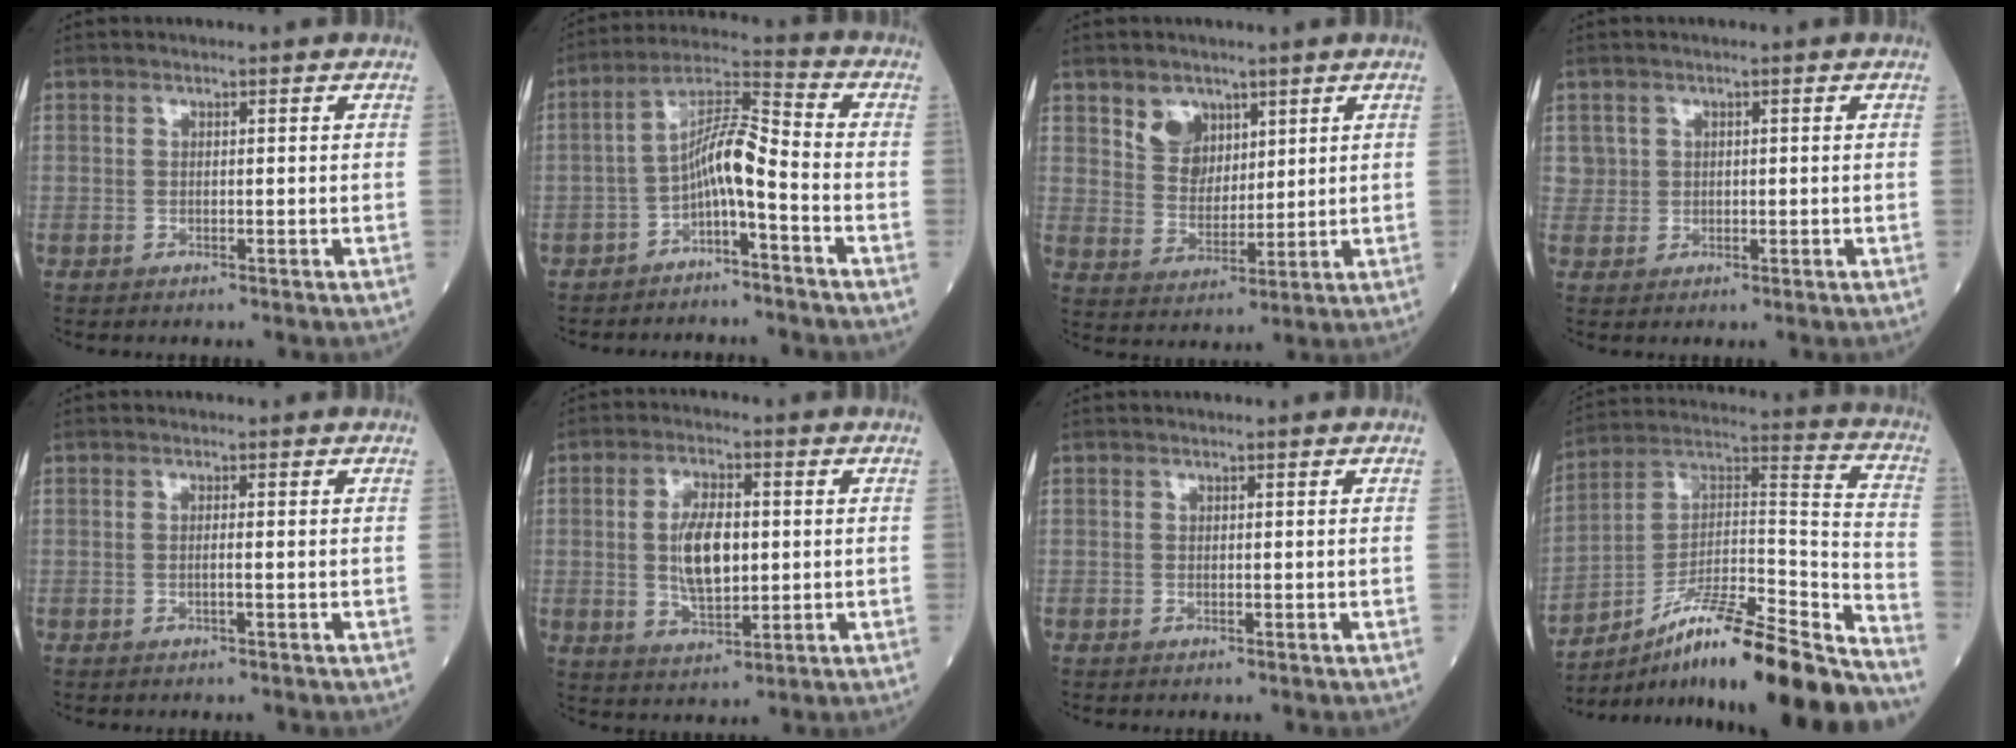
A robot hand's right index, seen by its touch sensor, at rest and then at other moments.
{"total": 7.7, "force": [-3.0, 1.1, 7.0], "torque": [-0.129, 0.030, -0.056]}
{"total": 5.7, "force": [3.5, 3.9, 2.2], "torque": [-0.045, 0.006, 0.074]}
{"total": 1.9, "force": [0.7, 1.8, 0.0], "torque": [0.012, 0.006, 0.011]}
{"total": 0.7, "force": [-0.2, -0.2, 0.7], "torque": [-0.013, 0.002, -0.003]}
{"total": 8.3, "force": [0.4, 3.5, 7.6], "torque": [-0.151, 0.004, 0.013]}
{"total": 0.0}
{"total": 25.2, "force": [-20.5, 1.1, 14.6], "torque": [-0.187, 0.017, -0.329]}